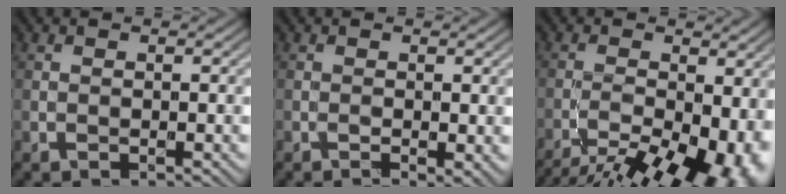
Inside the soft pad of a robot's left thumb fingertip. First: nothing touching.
{"total": 2.3, "force": [-0.6, 0.8, 2.1], "torque": [-0.035, -0.009, -0.007]}
{"total": 16.0, "force": [-9.6, 6.4, 11.1], "torque": [-0.151, -0.030, -0.125]}